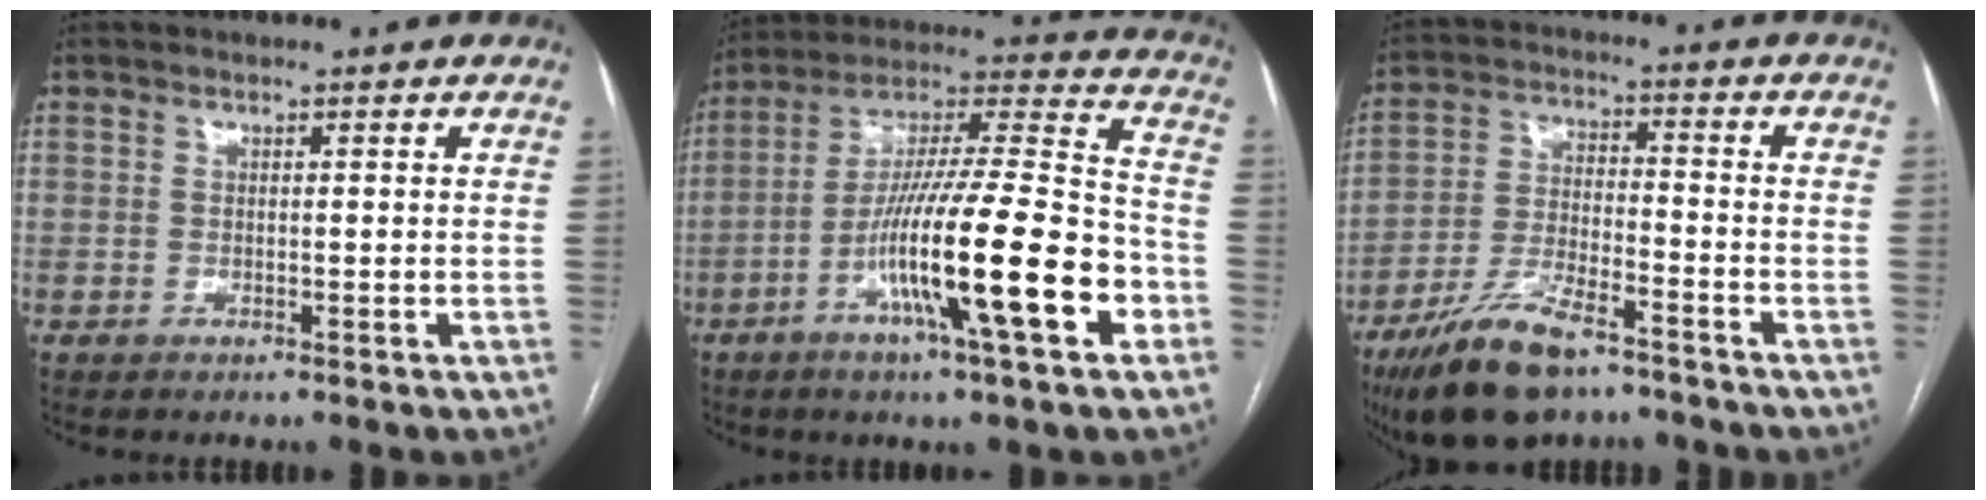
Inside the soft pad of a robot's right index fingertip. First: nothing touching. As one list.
[{"total": 21.5, "force": [-7.7, 1.4, 20.0], "torque": [-0.332, -0.011, -0.132]}, {"total": 12.7, "force": [-8.9, 3.8, 8.2], "torque": [-0.162, -0.017, -0.161]}]